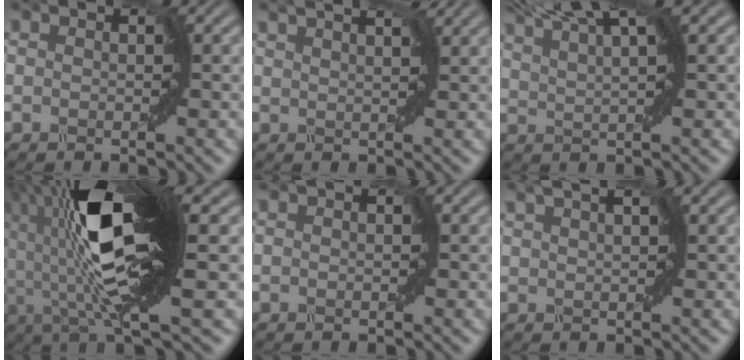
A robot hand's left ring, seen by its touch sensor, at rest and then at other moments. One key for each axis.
{"total": 1.2, "fx": 1.1, "fy": -0.2, "fz": 0.3, "tx": -0.016, "ty": 0.000, "tz": 0.019}
{"total": 5.2, "fx": 4.3, "fy": 0.3, "fz": 2.9, "tx": -0.062, "ty": 0.026, "tz": 0.075}
{"total": 10.6, "fx": 2.9, "fy": 1.4, "fz": 10.1, "tx": -0.189, "ty": 0.004, "tz": 0.061}
{"total": 0.0}
{"total": 0.9, "fx": 0.6, "fy": -0.6, "fz": -0.1, "tx": -0.008, "ty": -0.002, "tz": 0.019}